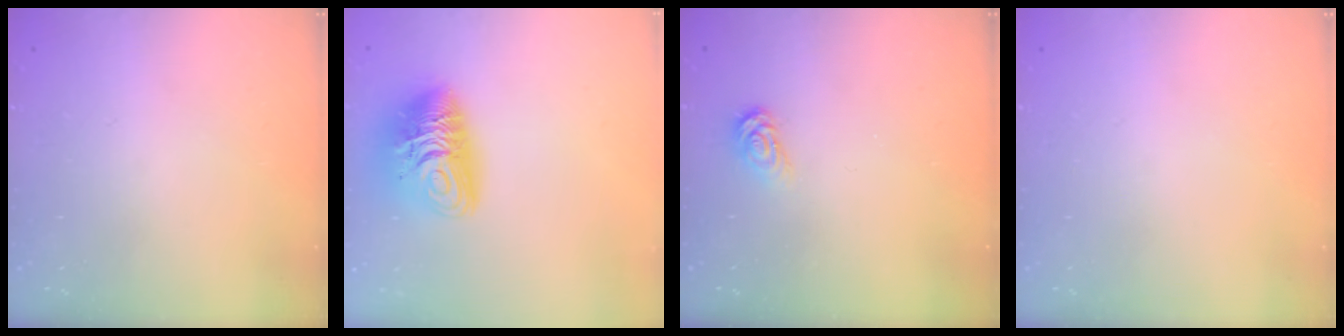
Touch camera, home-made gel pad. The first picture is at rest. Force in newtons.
{"total": 12.9, "press": 12.8, "slide": 1.3}
{"total": 3.3, "press": 3.3, "slide": 0.3}
{"total": 0.0}